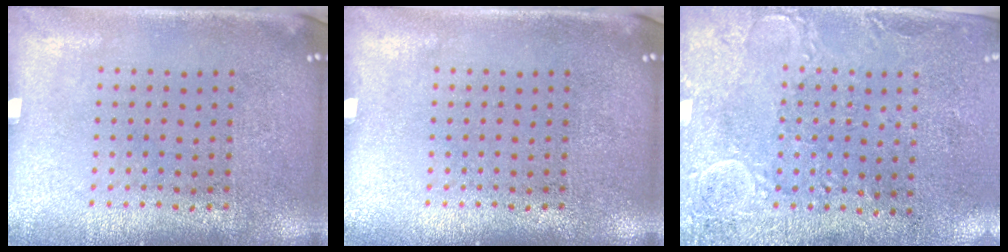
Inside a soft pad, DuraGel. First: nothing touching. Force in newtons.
{"total": 0.0}
{"total": 2.9, "press": 2.3, "slide": 1.8}